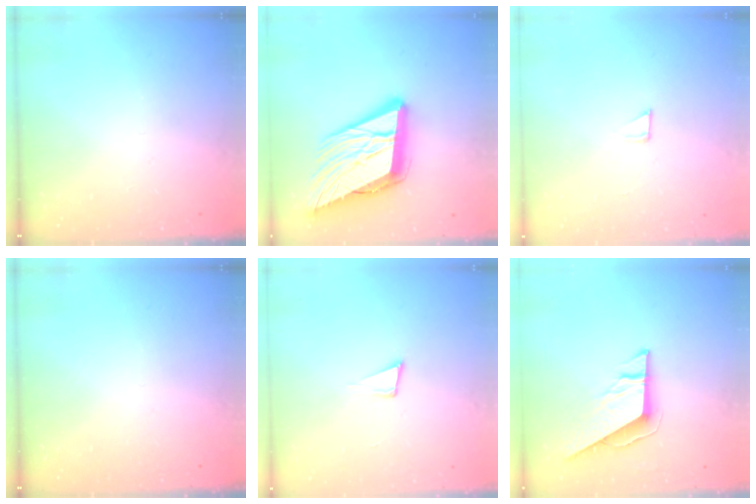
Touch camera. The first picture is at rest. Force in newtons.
{"total": 23.3, "press": 22.8, "slide": 5.1}
{"total": 2.3, "press": 2.3, "slide": 0.2}
{"total": 0.0}
{"total": 4.1, "press": 2.6, "slide": 3.2}
{"total": 9.0, "press": 9.0, "slide": 0.4}